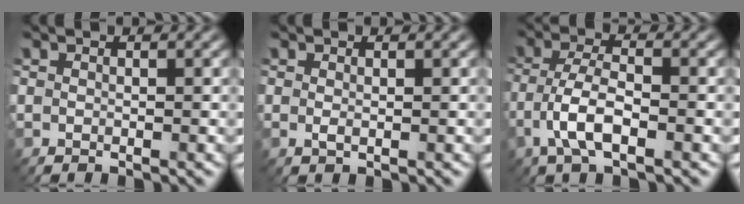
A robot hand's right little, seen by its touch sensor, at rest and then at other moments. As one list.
[{"total": 0.6, "force": [0.1, 0.2, 0.6], "torque": [-0.012, -0.001, 0.001]}, {"total": 4.4, "force": [-2.0, 1.4, 3.7], "torque": [-0.077, 0.004, -0.043]}]